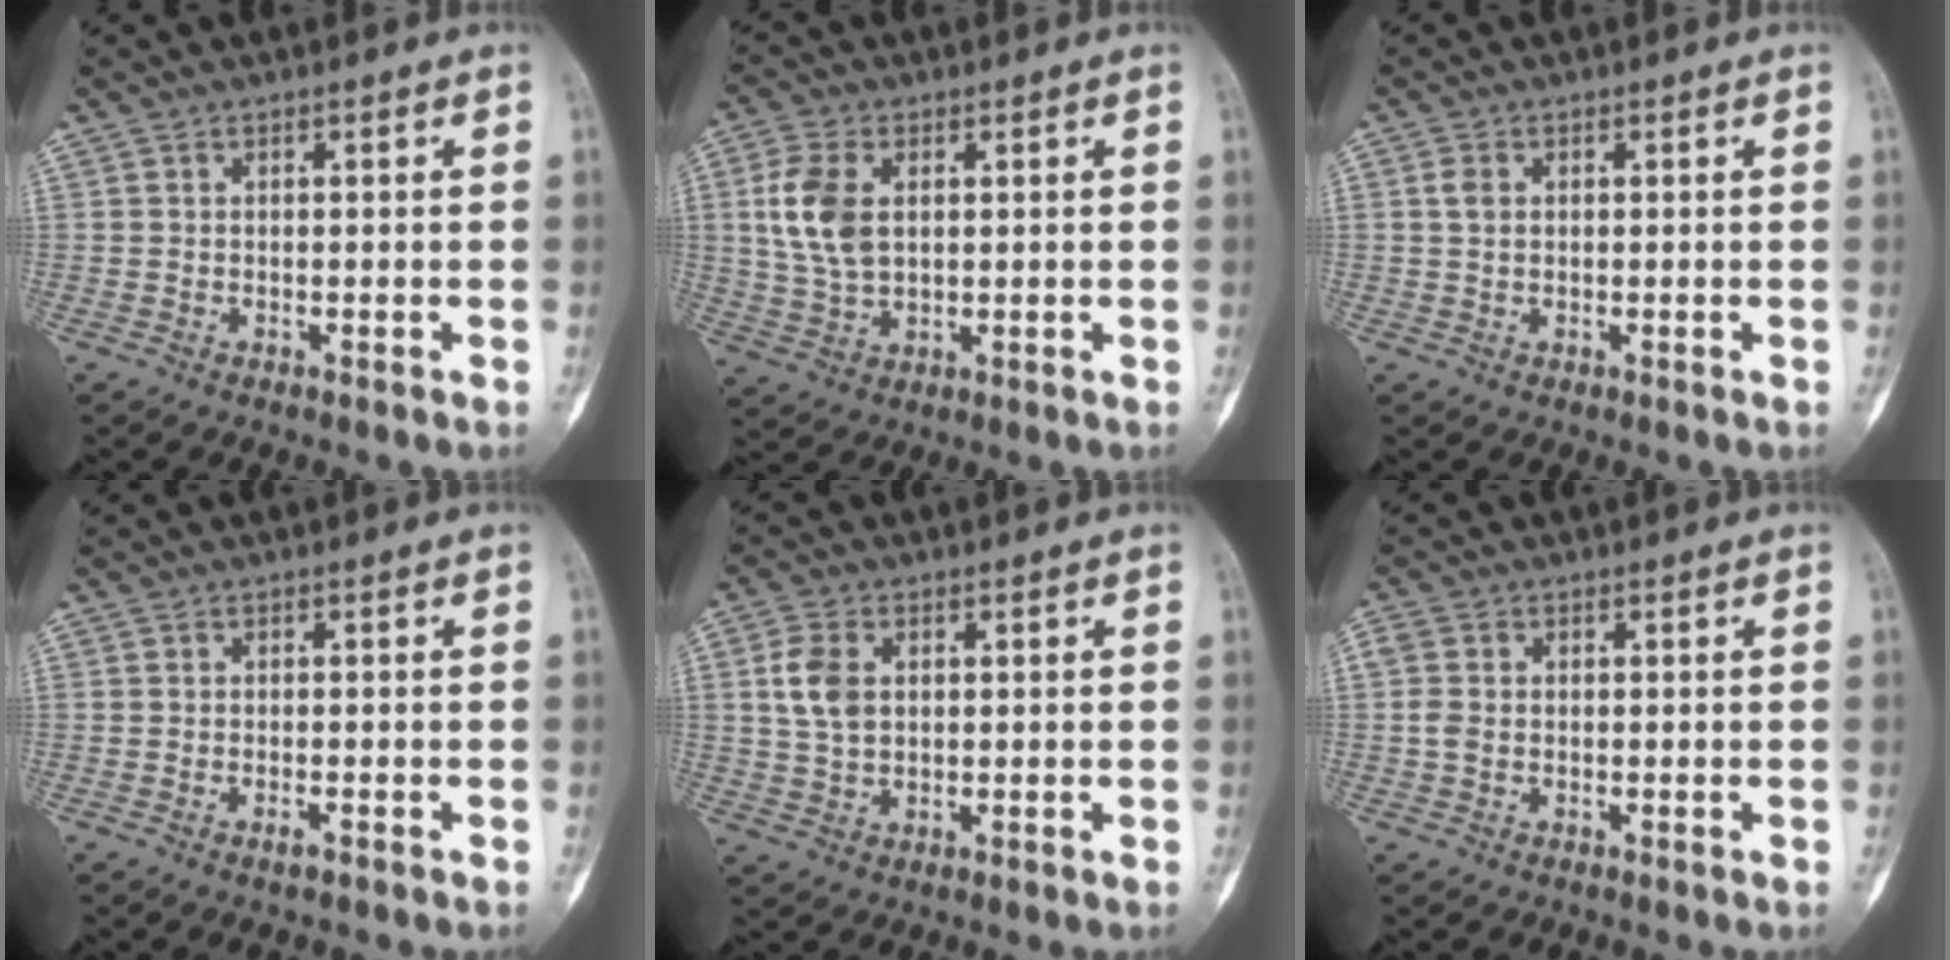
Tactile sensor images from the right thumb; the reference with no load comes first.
{"total": 9.6, "force": [1.9, 5.9, 7.2], "torque": [-0.150, -0.001, 0.044]}
{"total": 2.4, "force": [0.6, 1.7, 1.5], "torque": [-0.029, 0.002, 0.013]}
{"total": 1.0, "force": [-0.7, 0.2, 0.7], "torque": [-0.013, 0.002, -0.014]}
{"total": 6.5, "force": [1.3, 4.4, 4.6], "torque": [-0.090, 0.001, 0.028]}
{"total": 2.5, "force": [-0.1, 2.0, 1.5], "torque": [-0.039, 0.006, -0.005]}